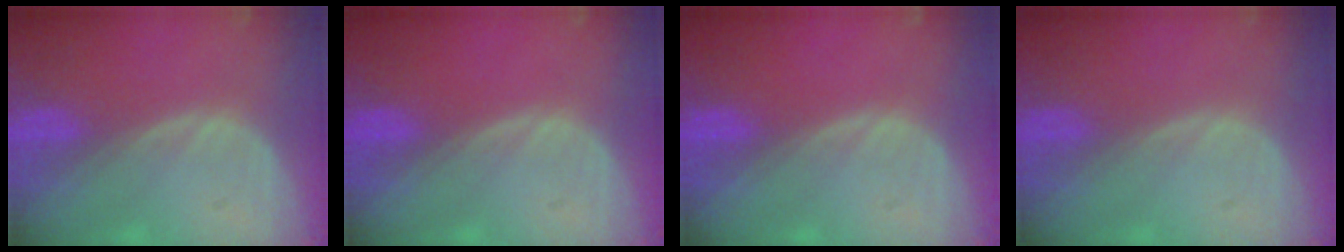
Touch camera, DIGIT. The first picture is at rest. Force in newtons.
{"total": 0.0}
{"total": 0.0}
{"total": 0.0}